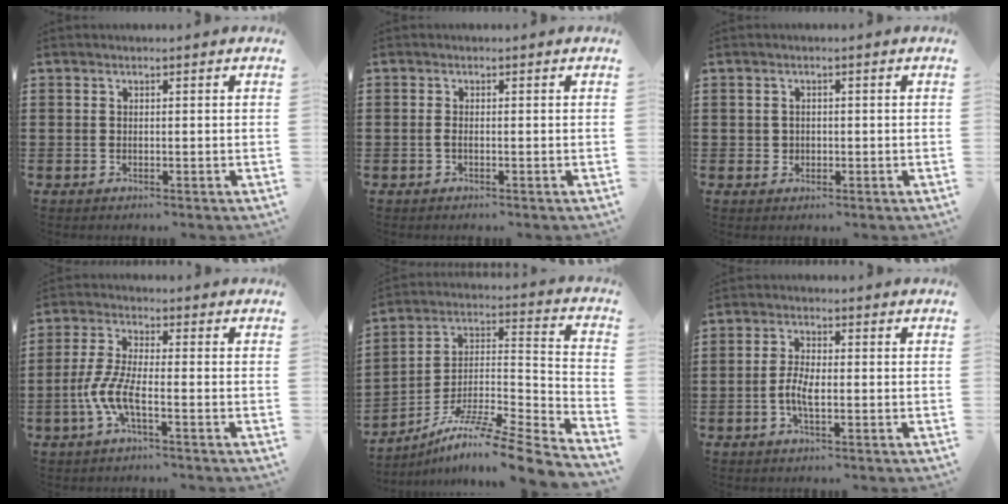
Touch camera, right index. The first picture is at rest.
{"total": 0.9, "force": [-0.4, 0.0, 0.8], "torque": [-0.018, -0.007, -0.005]}
{"total": 1.2, "force": [0.0, 1.2, 0.3], "torque": [-0.009, 0.006, -0.002]}
{"total": 6.4, "force": [-2.8, 1.7, 5.5], "torque": [-0.135, -0.012, -0.059]}
{"total": 9.0, "force": [-7.1, 0.7, 5.4], "torque": [-0.094, -0.001, -0.142]}
{"total": 4.1, "force": [-1.1, 1.4, 3.7], "torque": [-0.084, -0.004, -0.025]}